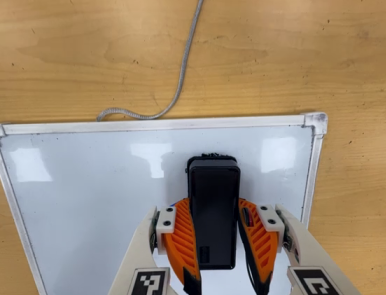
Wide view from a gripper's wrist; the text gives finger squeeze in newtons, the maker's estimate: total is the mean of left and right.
{"total": 11.3, "left": 11.2, "right": 11.5}